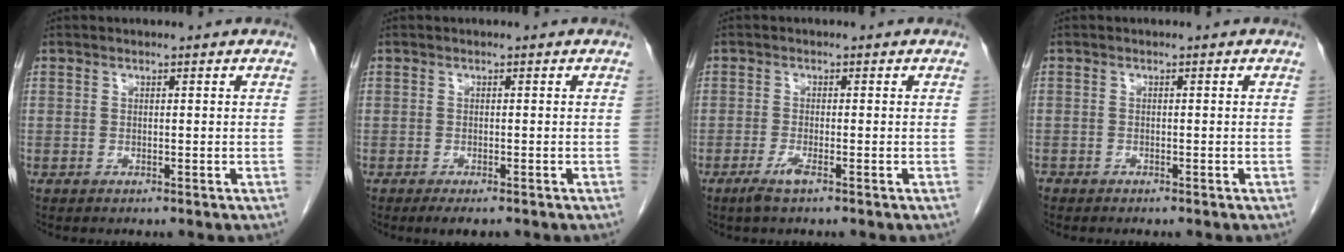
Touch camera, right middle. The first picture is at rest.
{"total": 2.9, "force": [-2.1, 0.9, 1.7], "torque": [-0.022, -0.006, -0.029]}
{"total": 2.1, "force": [-1.3, 0.0, 1.6], "torque": [-0.039, -0.005, -0.029]}
{"total": 1.3, "force": [-1.1, 0.6, 0.3], "torque": [-0.010, -0.002, -0.018]}